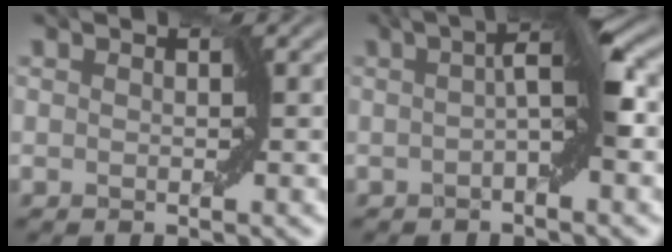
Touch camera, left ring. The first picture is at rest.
{"total": 4.1, "force": [-0.1, 0.3, 4.1], "torque": [-0.069, 0.013, -0.014]}